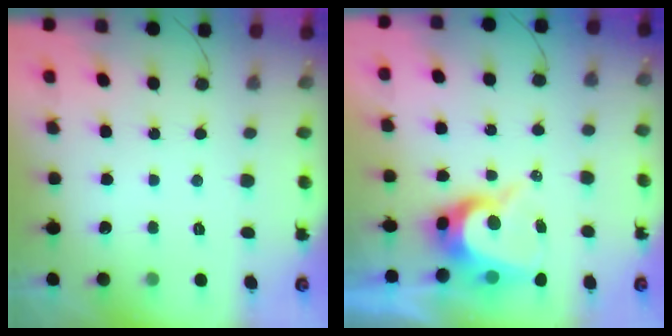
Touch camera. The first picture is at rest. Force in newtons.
{"total": 9.8, "press": 9.7, "slide": 0.9}